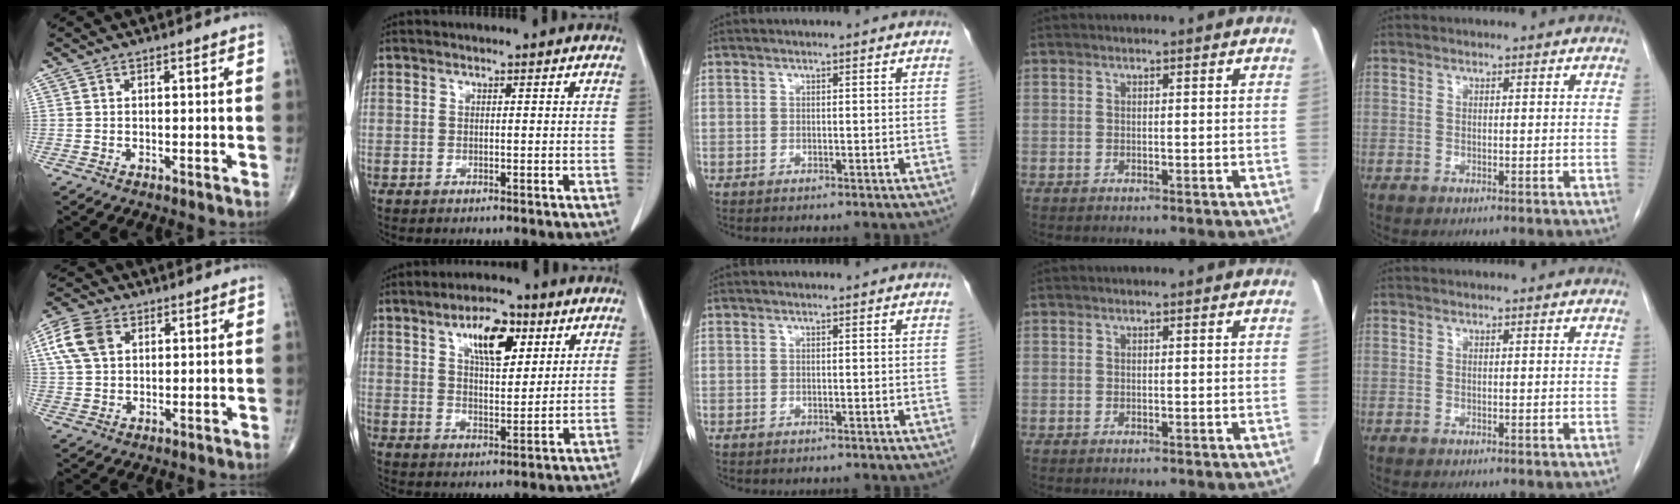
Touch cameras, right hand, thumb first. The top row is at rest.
{"thumb": {"total": 8.8, "force": [3.0, 6.0, 5.6], "torque": [-0.109, 0.008, 0.055]}, "index": {"total": 8.7, "force": [4.2, 3.4, 6.8], "torque": [-0.114, 0.008, 0.072]}, "middle": {"total": 0.7, "force": [-0.6, 0.2, 0.1], "torque": [-0.011, -0.001, -0.010]}}